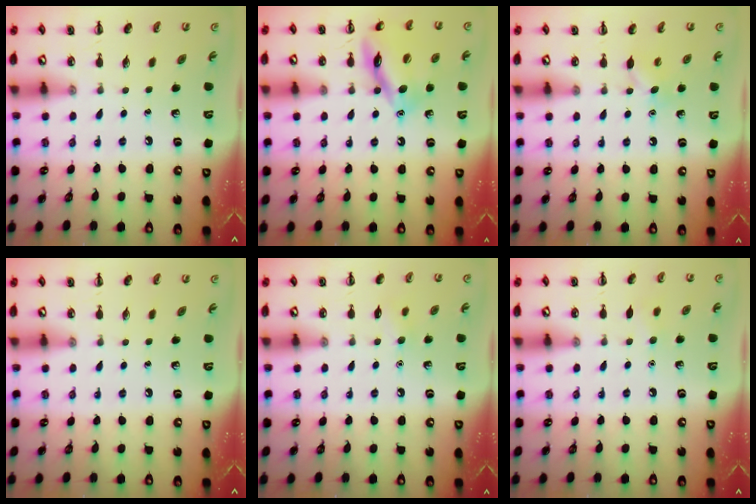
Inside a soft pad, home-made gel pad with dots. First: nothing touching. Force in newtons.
{"total": 14.4, "press": 14.3, "slide": 1.1}
{"total": 4.6, "press": 4.4, "slide": 1.2}
{"total": 0.0}
{"total": 6.3, "press": 6.1, "slide": 1.6}
{"total": 5.2, "press": 5.1, "slide": 1.2}